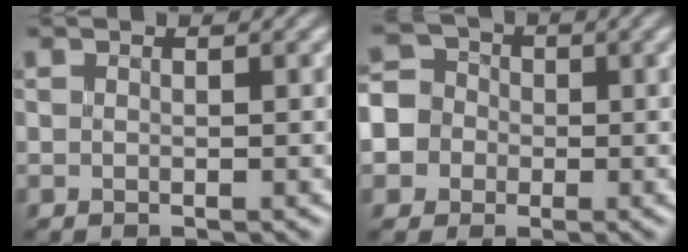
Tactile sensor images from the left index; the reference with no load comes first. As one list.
[{"total": 6.1, "force": [-1.6, 5.7, 1.6], "torque": [-0.042, 0.009, -0.052]}]